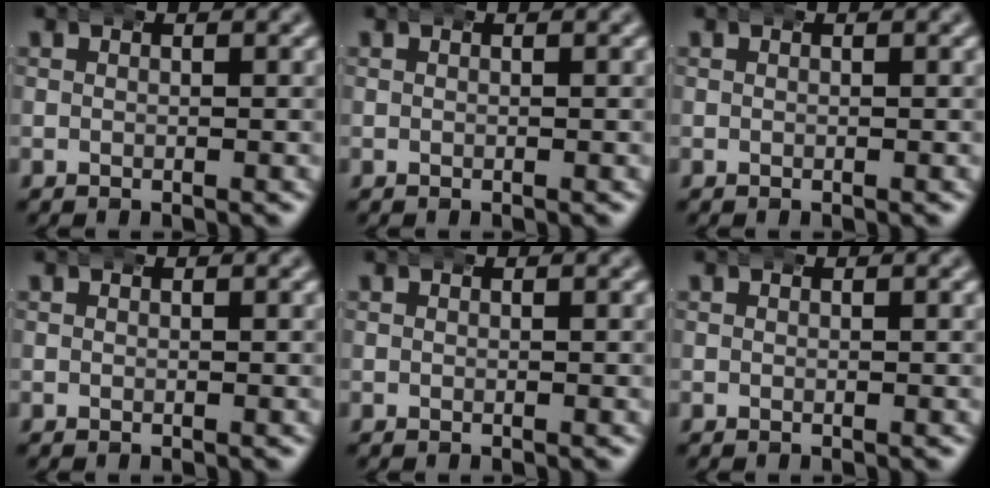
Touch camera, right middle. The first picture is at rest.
{"total": 0.0}
{"total": 0.0}
{"total": 0.0}
{"total": 0.0}
{"total": 0.0}